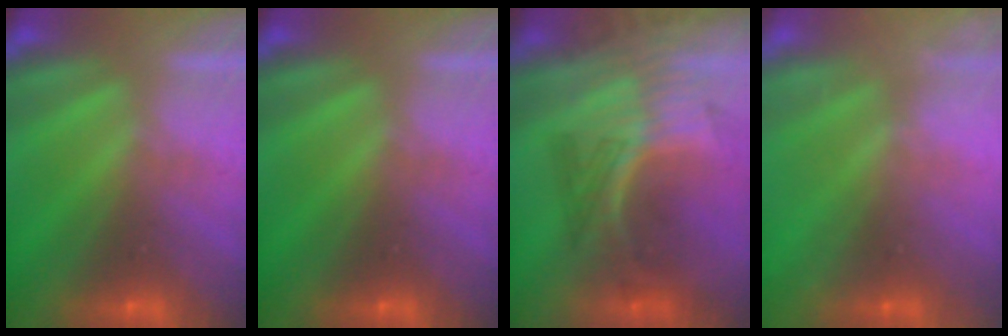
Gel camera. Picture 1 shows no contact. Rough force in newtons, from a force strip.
{"total": 0.0}
{"total": 3.0}
{"total": 2.3}